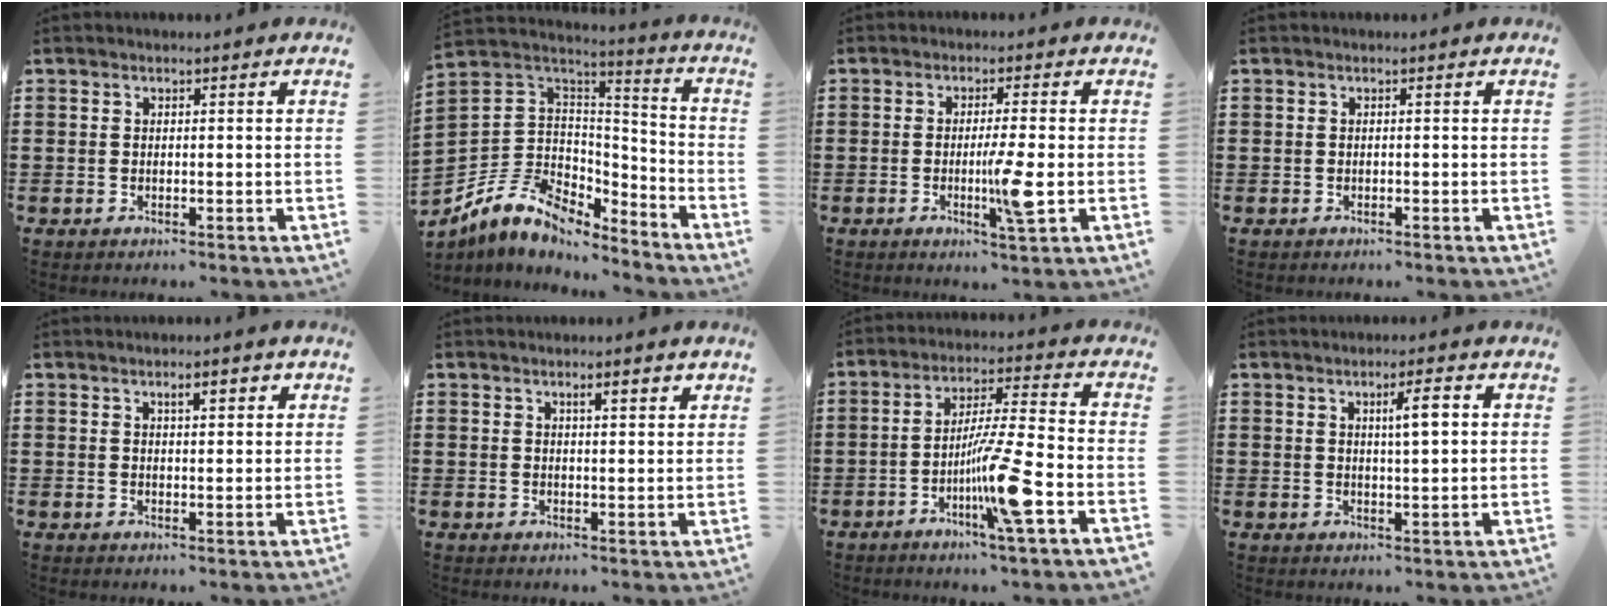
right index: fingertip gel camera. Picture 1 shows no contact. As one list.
[{"total": 8.8, "force": [-5.4, 6.1, 3.3], "torque": [-0.103, 0.003, -0.106]}, {"total": 6.4, "force": [-1.3, 0.1, 6.2], "torque": [-0.118, -0.017, -0.028]}, {"total": 0.0}, {"total": 2.6, "force": [1.1, 0.7, 2.2], "torque": [-0.030, -0.001, 0.012]}, {"total": 2.3, "force": [1.0, 0.5, 2.0], "torque": [-0.033, 0.000, 0.013]}, {"total": 12.2, "force": [-4.9, 0.2, 11.2], "torque": [-0.209, -0.003, -0.094]}, {"total": 3.9, "force": [1.0, 0.5, 3.7], "torque": [-0.057, -0.001, 0.009]}]